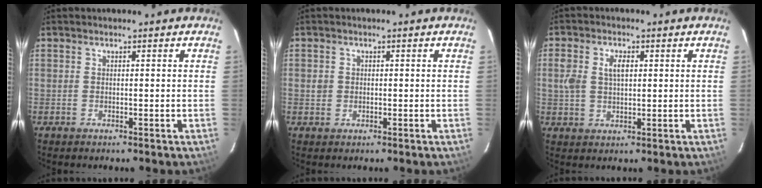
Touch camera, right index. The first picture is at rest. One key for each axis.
{"total": 1.6, "fx": -0.1, "fy": 1.6, "fz": 0.4, "tx": -0.006, "ty": 0.002, "tz": -0.002}
{"total": 5.2, "fx": 1.1, "fy": 3.2, "fz": 4.0, "tx": -0.081, "ty": 0.011, "tz": 0.022}